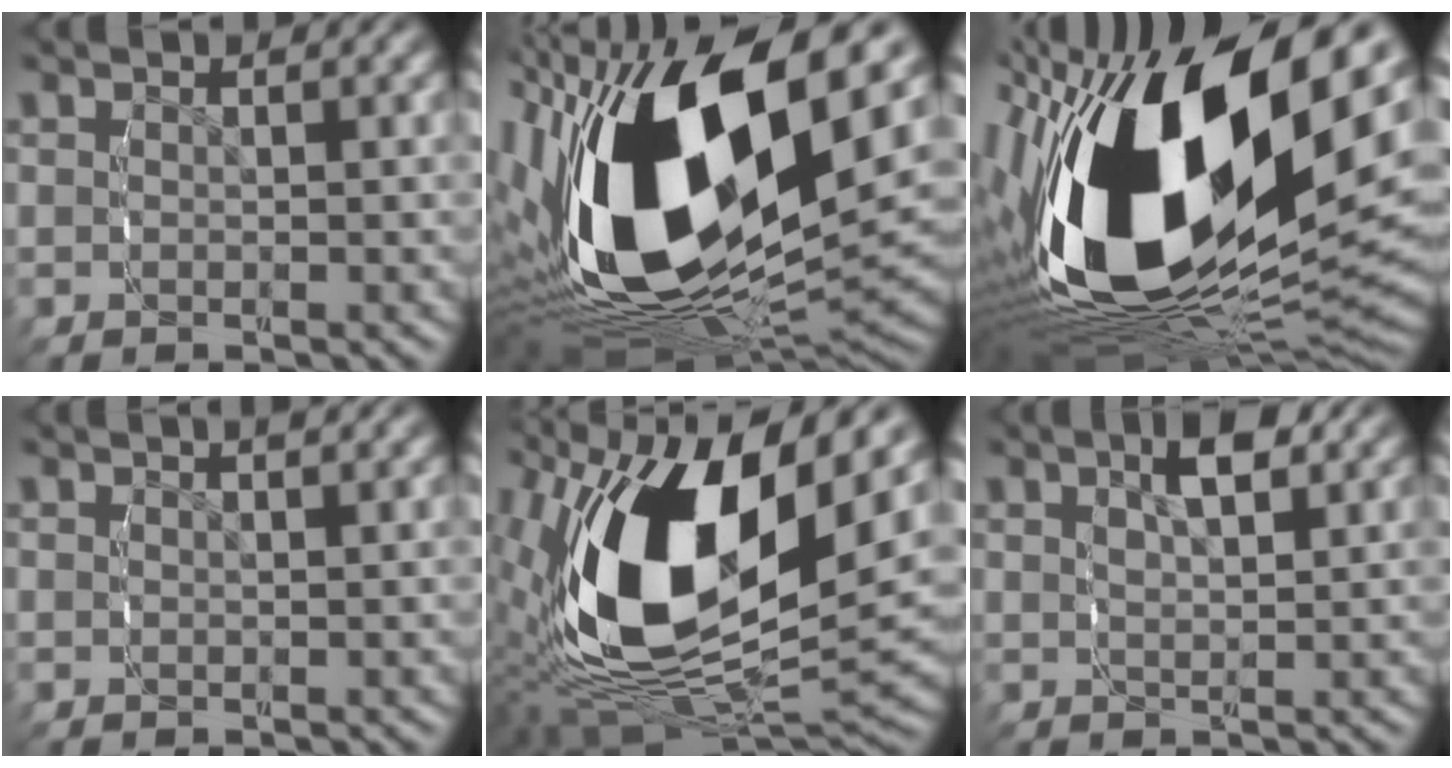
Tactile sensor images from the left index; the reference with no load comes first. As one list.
[{"total": 22.3, "force": [0.0, 12.3, 18.6], "torque": [-0.371, -0.026, 0.013]}, {"total": 25.3, "force": [0.2, 13.6, 21.3], "torque": [-0.401, -0.015, 0.012]}, {"total": 0.9, "force": [0.8, 0.0, 0.5], "torque": [-0.001, 0.004, 0.011]}, {"total": 17.9, "force": [0.9, 10.3, 14.6], "torque": [-0.308, -0.030, 0.024]}, {"total": 3.5, "force": [1.7, 1.3, 2.8], "torque": [-0.041, 0.010, 0.026]}]